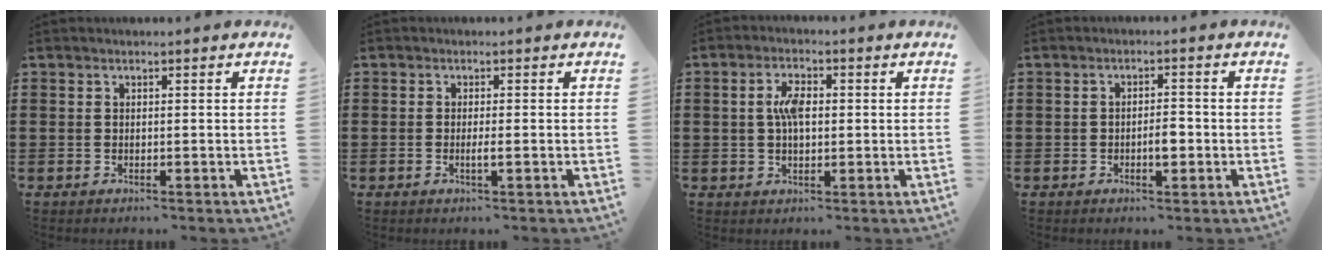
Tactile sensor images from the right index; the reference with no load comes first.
{"total": 1.8, "force": [-0.6, 0.0, 1.7], "torque": [-0.029, -0.004, -0.009]}
{"total": 4.7, "force": [0.5, 2.1, 4.2], "torque": [-0.084, 0.010, 0.007]}
{"total": 3.1, "force": [-0.7, 1.2, 2.7], "torque": [-0.050, 0.004, -0.013]}